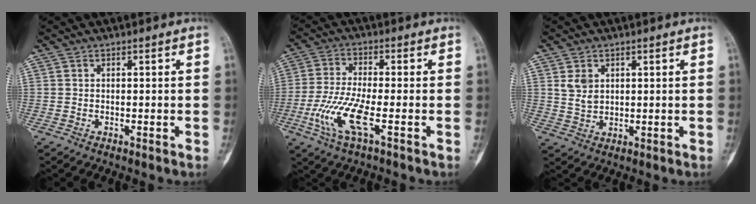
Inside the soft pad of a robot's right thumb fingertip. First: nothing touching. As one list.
[{"total": 9.5, "force": [-3.3, 2.3, 8.6], "torque": [-0.206, 0.002, -0.068]}, {"total": 4.0, "force": [1.4, 2.9, 2.3], "torque": [-0.032, -0.008, 0.033]}]